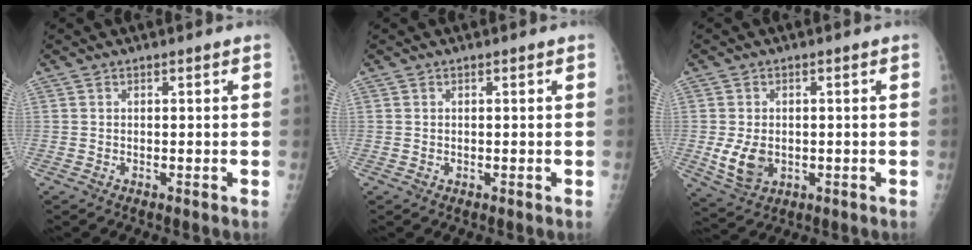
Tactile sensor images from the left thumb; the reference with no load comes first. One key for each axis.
{"total": 0.0}
{"total": 6.6, "fx": -1.1, "fy": 4.9, "fz": 4.4, "tx": -0.071, "ty": -0.006, "tz": -0.008}